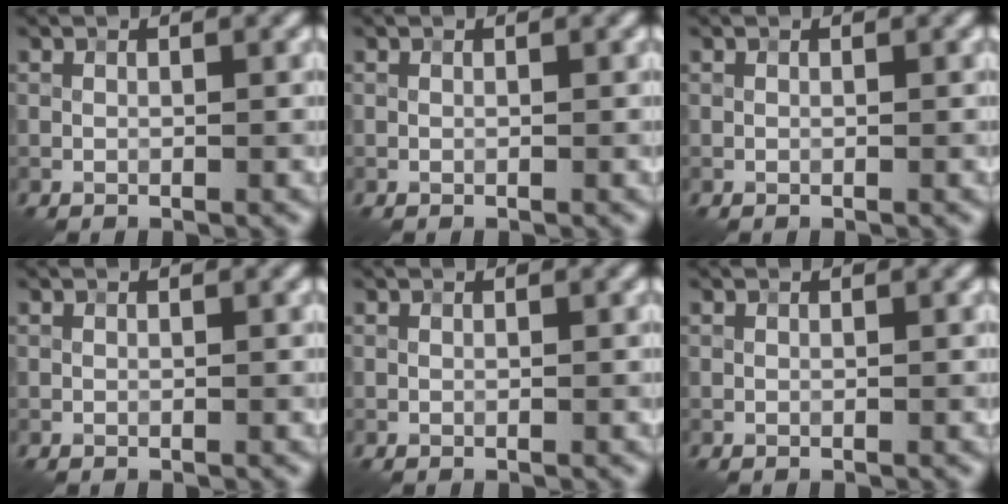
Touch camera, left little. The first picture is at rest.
{"total": 0.0}
{"total": 0.0}
{"total": 0.0}
{"total": 0.0}
{"total": 0.0}